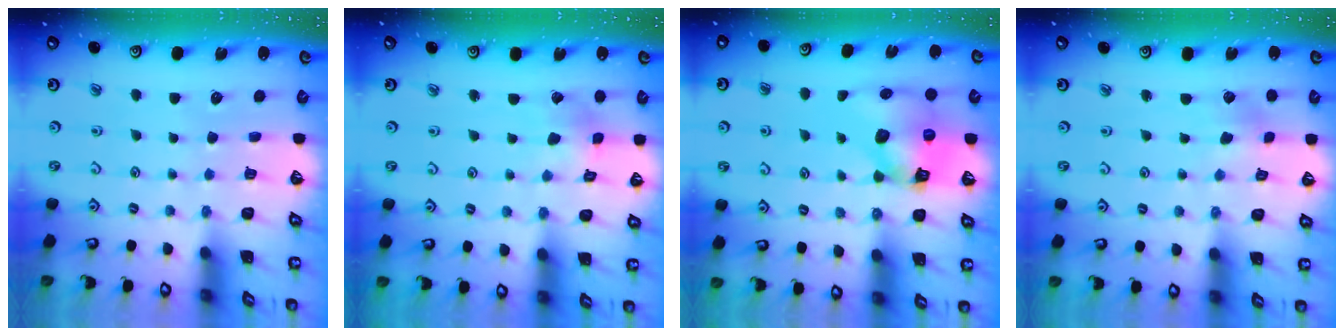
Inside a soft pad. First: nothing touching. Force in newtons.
{"total": 2.3, "press": 2.3, "slide": 0.3}
{"total": 11.8, "press": 11.7, "slide": 1.5}
{"total": 2.7, "press": 2.6, "slide": 0.4}